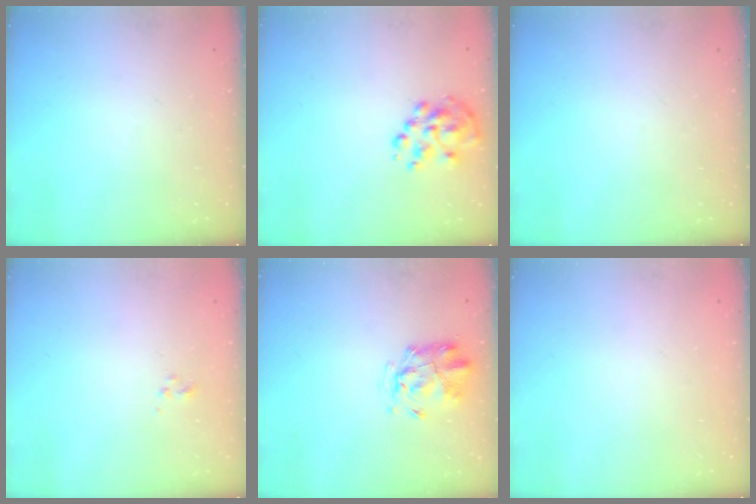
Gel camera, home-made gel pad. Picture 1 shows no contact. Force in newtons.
{"total": 7.3, "press": 7.0, "slide": 2.3}
{"total": 0.0}
{"total": 1.4, "press": 1.3, "slide": 0.6}
{"total": 2.6, "press": 2.4, "slide": 0.8}
{"total": 1.7, "press": 1.7, "slide": 0.2}